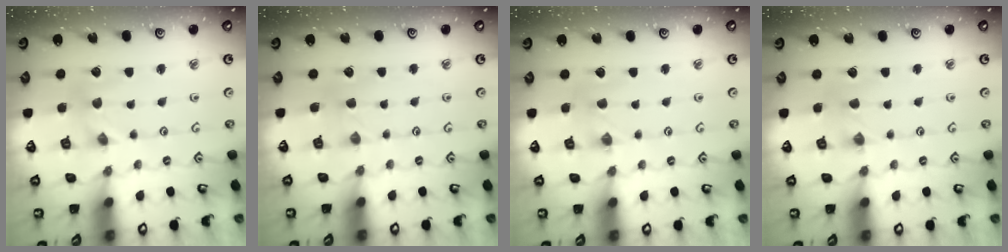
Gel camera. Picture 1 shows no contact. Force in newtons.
{"total": 1.9, "press": 1.9, "slide": 0.3}
{"total": 0.0}
{"total": 0.0}